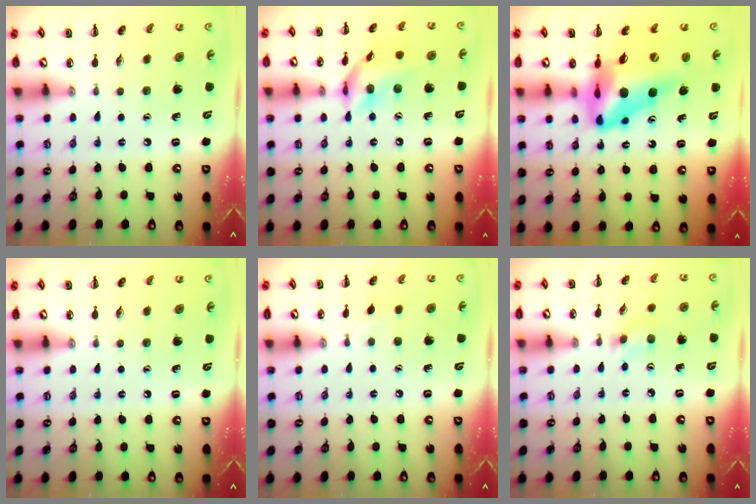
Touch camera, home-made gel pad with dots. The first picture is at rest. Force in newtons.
{"total": 13.2, "press": 13.0, "slide": 2.0}
{"total": 17.5, "press": 16.6, "slide": 5.4}
{"total": 0.0}
{"total": 3.0, "press": 2.8, "slide": 1.0}
{"total": 1.1, "press": 1.0, "slide": 0.5}